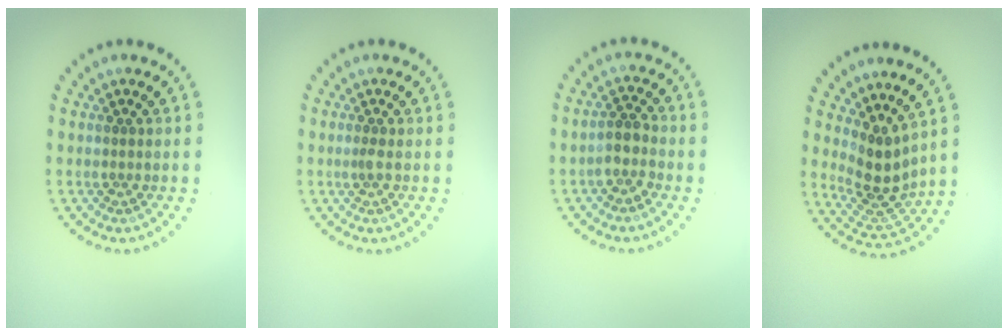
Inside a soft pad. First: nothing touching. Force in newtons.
{"total": 0.7, "press": 0.5, "slide": 0.4}
{"total": 2.2, "press": 1.8, "slide": 1.2}
{"total": 3.7, "press": 2.8, "slide": 2.4}